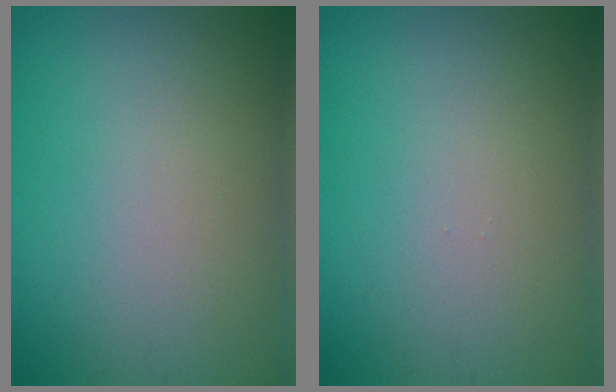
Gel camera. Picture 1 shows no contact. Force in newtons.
{"total": 0.0}